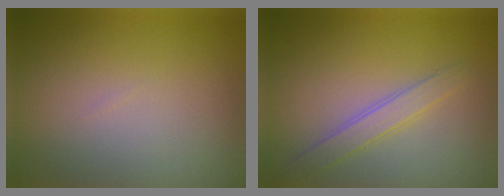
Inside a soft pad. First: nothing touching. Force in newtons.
{"total": 2.2, "press": 2.2, "slide": 0.1}